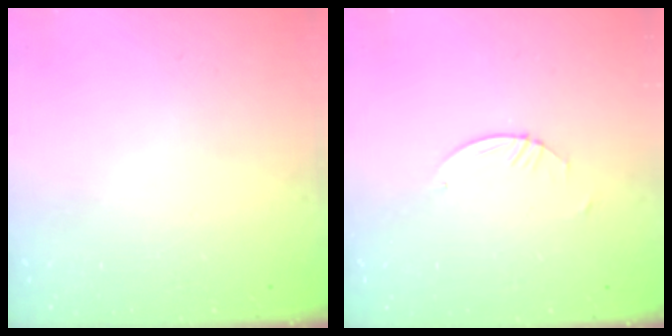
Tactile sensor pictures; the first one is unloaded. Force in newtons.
{"total": 0.8, "press": 0.8, "slide": 0.2}